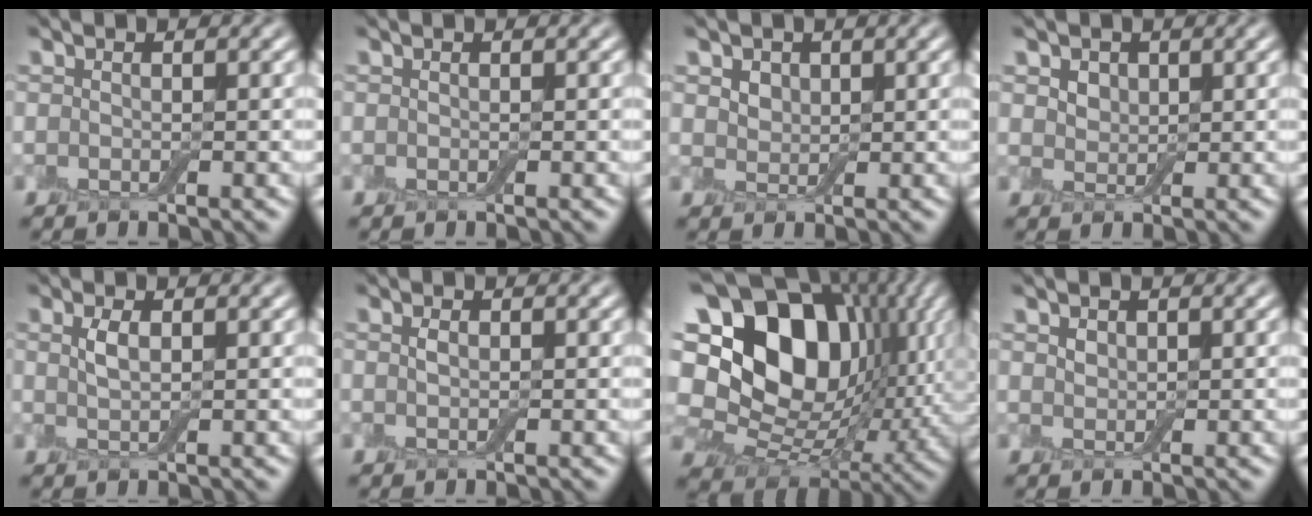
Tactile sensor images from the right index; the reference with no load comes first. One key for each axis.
{"total": 0.0}
{"total": 2.4, "fx": 1.4, "fy": 1.7, "fz": 1.0, "tx": -0.025, "ty": 0.007, "tz": 0.021}
{"total": 2.6, "fx": 1.5, "fy": 1.9, "fz": 1.1, "tx": -0.029, "ty": 0.007, "tz": 0.024}
{"total": 1.6, "fx": 0.6, "fy": 0.6, "fz": 1.3, "tx": -0.032, "ty": 0.002, "tz": 0.011}
{"total": 0.7, "fx": 0.2, "fy": 0.4, "fz": 0.5, "tx": -0.015, "ty": 0.001, "tz": 0.002}
{"total": 18.7, "fx": 5.0, "fy": 13.3, "fz": 12.1, "tx": -0.222, "ty": 0.036, "tz": 0.096}
{"total": 0.9, "fx": 0.6, "fy": 0.6, "fz": 0.3, "tx": -0.008, "ty": -0.001, "tz": 0.012}